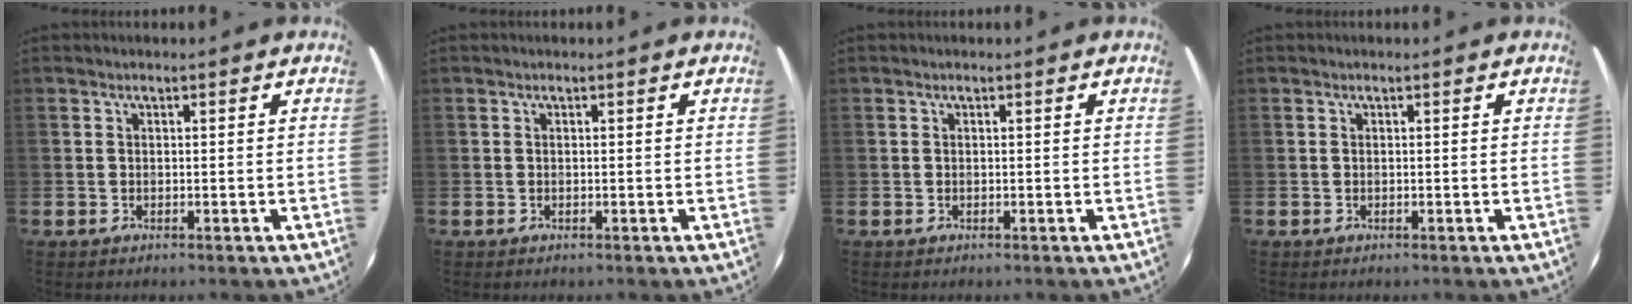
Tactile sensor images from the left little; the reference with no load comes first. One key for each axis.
{"total": 0.0}
{"total": 0.0}
{"total": 0.0}